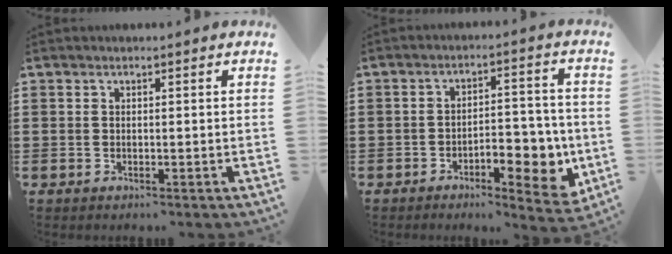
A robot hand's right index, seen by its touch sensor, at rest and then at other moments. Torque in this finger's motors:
{"motor_torque": [0.18, -0.04, 0.56, 0.07]}